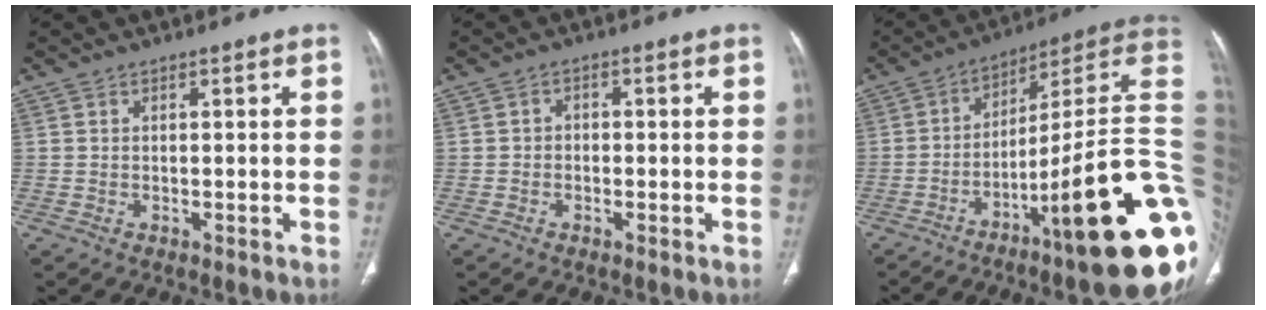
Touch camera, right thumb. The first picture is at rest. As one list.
[{"total": 1.3, "force": [-0.4, 1.2, 0.5], "torque": [0.004, 0.007, -0.013]}, {"total": 27.2, "force": [-7.5, 4.0, 25.8], "torque": [-0.269, 0.054, -0.111]}]